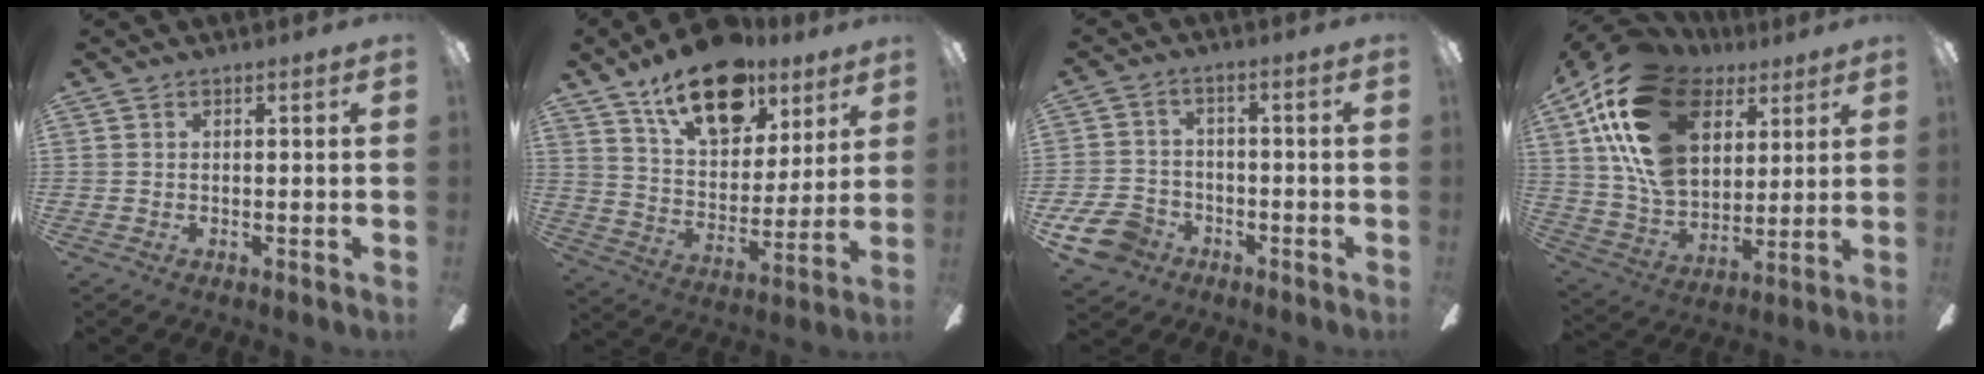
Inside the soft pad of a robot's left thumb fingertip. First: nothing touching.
{"total": 19.8, "force": [13.3, 10.2, 10.5], "torque": [-0.160, -0.072, 0.231]}
{"total": 9.3, "force": [-5.4, 6.4, 4.1], "torque": [-0.099, 0.033, -0.100]}
{"total": 24.1, "force": [10.7, 15.9, 14.6], "torque": [-0.305, -0.038, 0.191]}